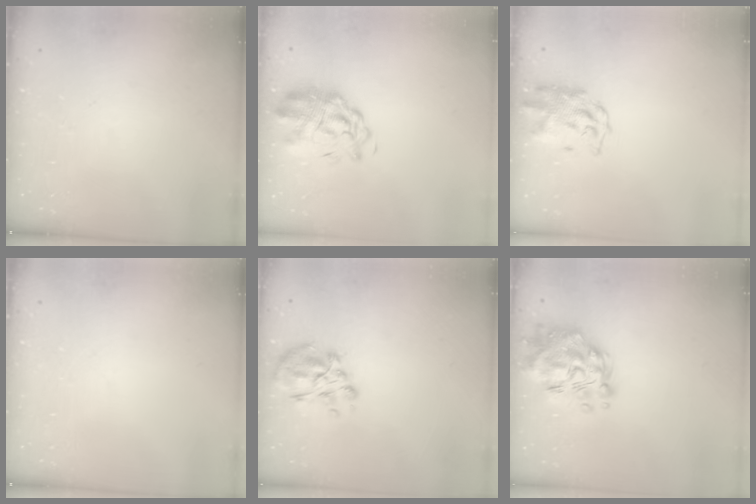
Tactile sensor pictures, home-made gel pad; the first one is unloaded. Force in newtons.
{"total": 5.4, "press": 4.6, "slide": 2.7}
{"total": 2.6, "press": 2.6, "slide": 0.5}
{"total": 0.0}
{"total": 9.3, "press": 9.2, "slide": 1.3}
{"total": 17.0, "press": 16.3, "slide": 4.9}